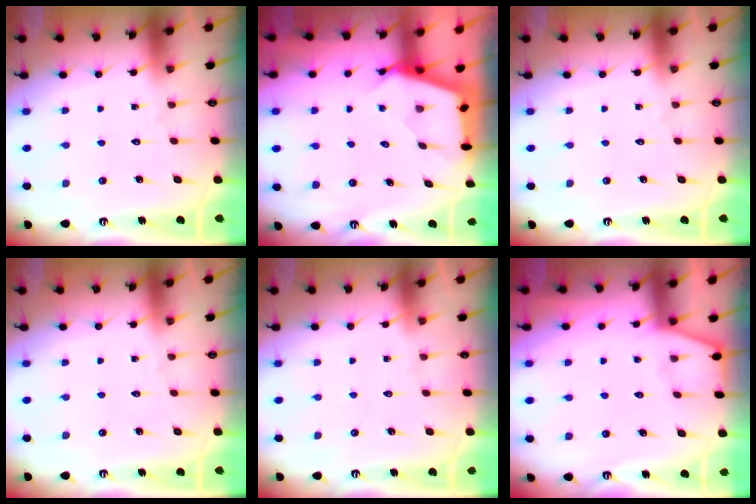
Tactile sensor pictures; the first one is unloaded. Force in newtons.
{"total": 2.6, "press": 2.6, "slide": 0.3}
{"total": 0.0}
{"total": 0.0}
{"total": 0.0}
{"total": 1.5, "press": 1.4, "slide": 0.2}